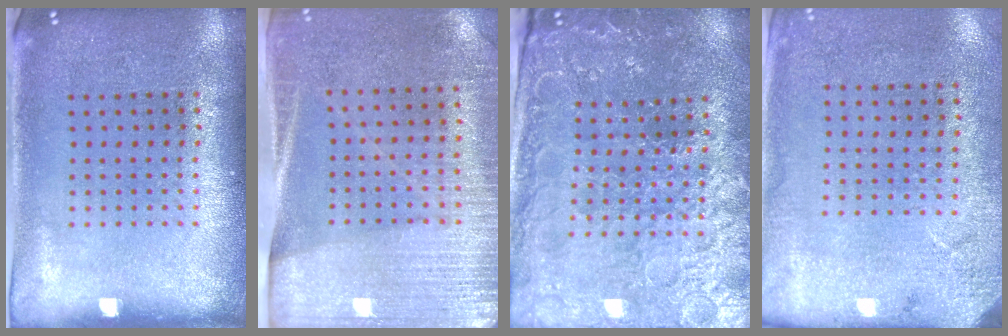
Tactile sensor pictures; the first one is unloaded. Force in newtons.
{"total": 2.8, "press": 2.5, "slide": 1.3}
{"total": 3.3, "press": 3.3, "slide": 0.4}
{"total": 2.7, "press": 2.2, "slide": 1.6}